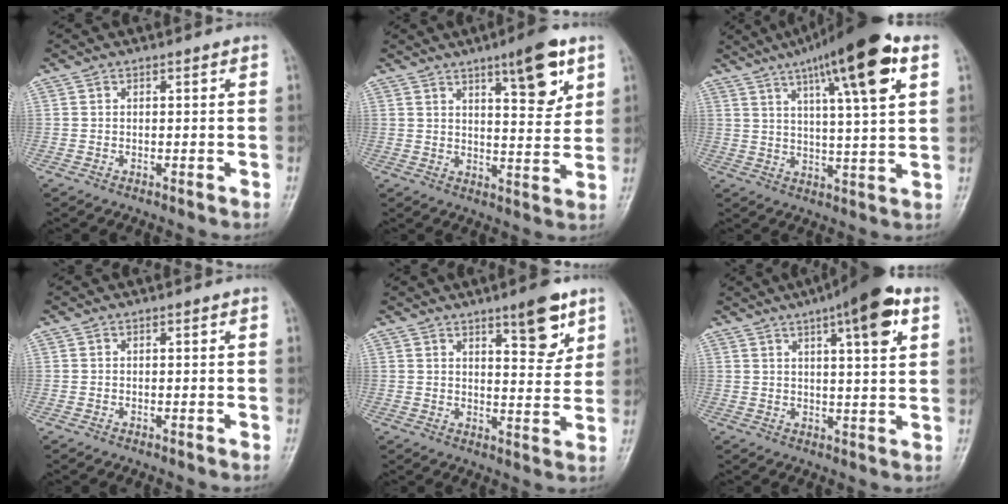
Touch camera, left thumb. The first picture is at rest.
{"total": 10.5, "force": [5.8, 2.9, 8.2], "torque": [-0.100, -0.033, 0.084]}
{"total": 18.0, "force": [8.9, 3.3, 15.3], "torque": [-0.226, -0.012, 0.135]}
{"total": 0.0}
{"total": 8.5, "force": [5.2, 2.6, 6.2], "torque": [-0.068, -0.034, 0.074]}
{"total": 11.7, "force": [5.6, 2.6, 9.9], "torque": [-0.134, -0.006, 0.075]}